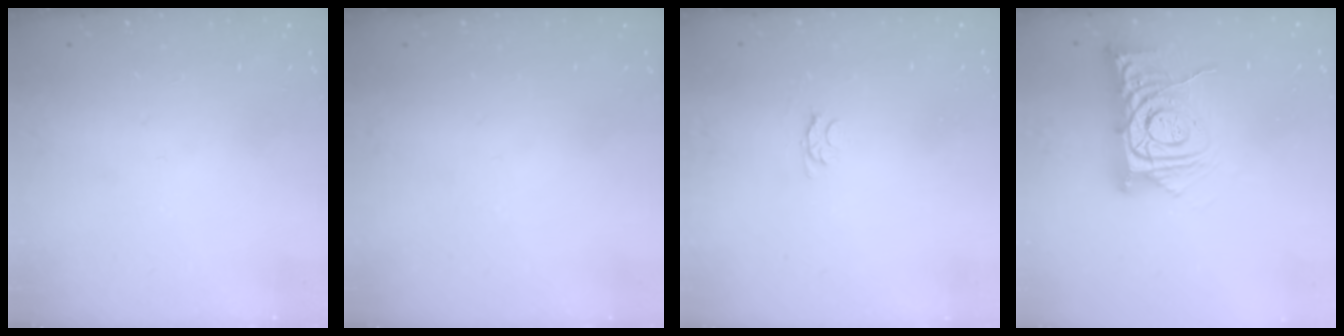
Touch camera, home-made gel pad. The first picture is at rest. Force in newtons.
{"total": 0.0}
{"total": 3.3, "press": 3.2, "slide": 0.5}
{"total": 12.0, "press": 11.9, "slide": 1.2}